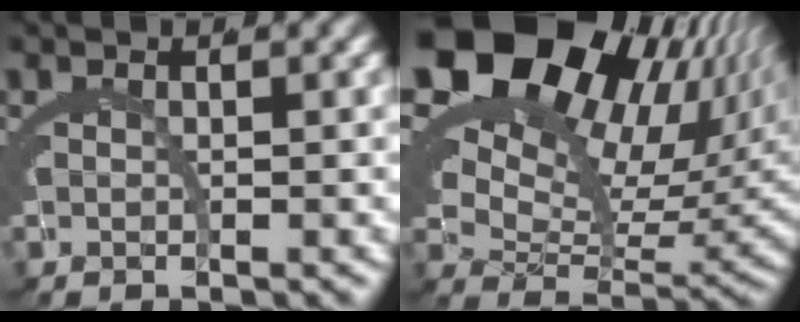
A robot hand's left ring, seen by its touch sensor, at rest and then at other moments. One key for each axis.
{"total": 16.2, "fx": 4.7, "fy": 10.3, "fz": 11.6, "tx": -0.197, "ty": 0.010, "tz": 0.063}